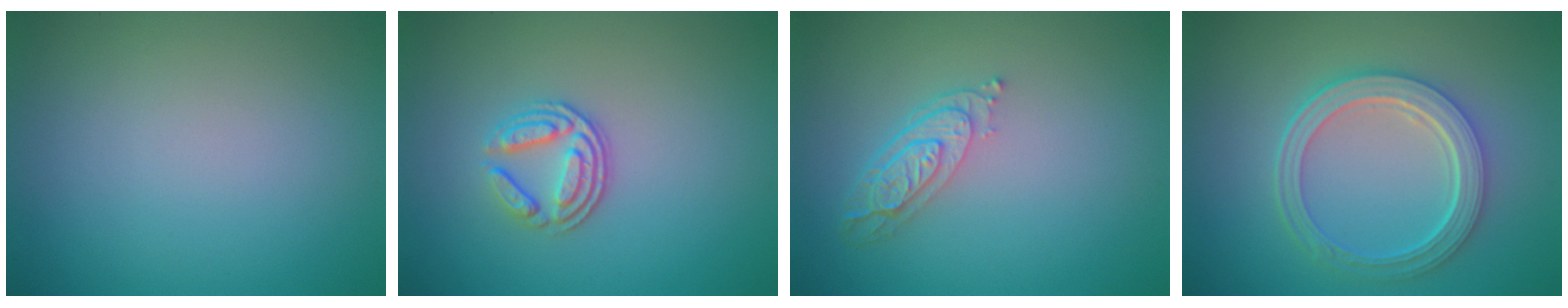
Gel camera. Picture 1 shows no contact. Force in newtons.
{"total": 3.2, "press": 2.5, "slide": 1.9}
{"total": 3.4, "press": 2.7, "slide": 2.1}
{"total": 5.6, "press": 4.1, "slide": 3.8}